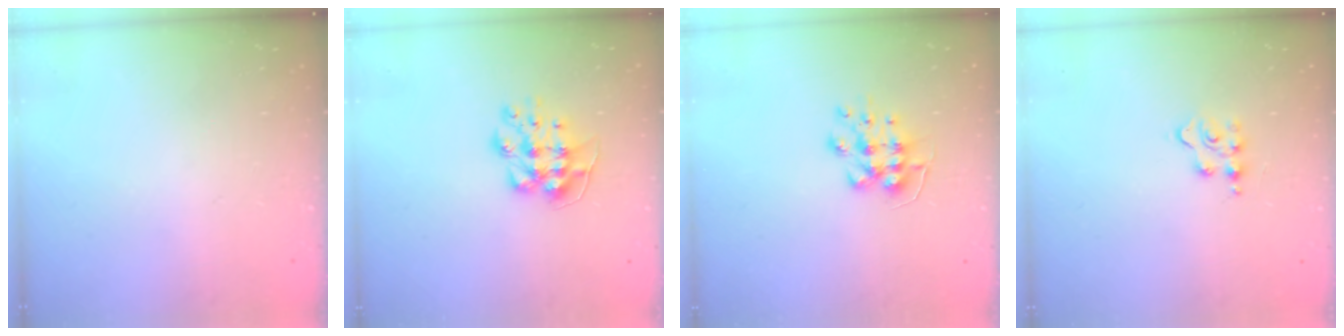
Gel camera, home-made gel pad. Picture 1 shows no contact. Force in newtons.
{"total": 9.4, "press": 9.4, "slide": 0.0}
{"total": 8.3, "press": 8.3, "slide": 0.4}
{"total": 4.3, "press": 4.2, "slide": 0.7}